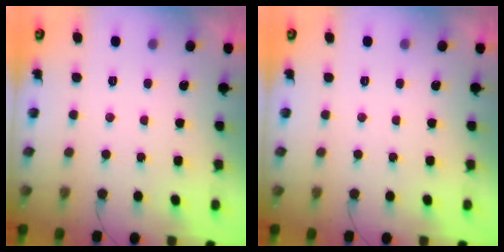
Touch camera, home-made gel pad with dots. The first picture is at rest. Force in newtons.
{"total": 0.0}